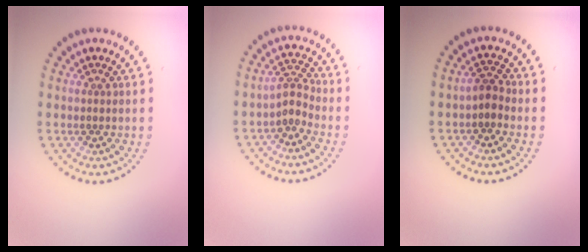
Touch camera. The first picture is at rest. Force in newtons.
{"total": 2.2, "press": 1.5, "slide": 1.6}
{"total": 1.5, "press": 1.3, "slide": 0.8}